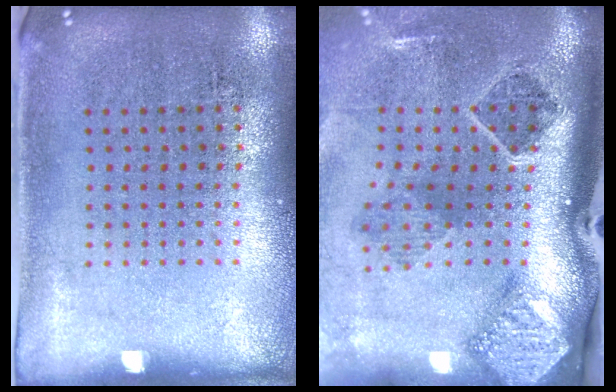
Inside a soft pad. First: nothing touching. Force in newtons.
{"total": 3.0, "press": 1.9, "slide": 2.3}